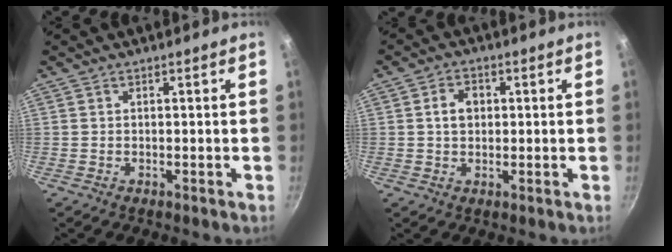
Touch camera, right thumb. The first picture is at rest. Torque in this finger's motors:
{"motor_torque": [0.33, 0.49, 0.50, -0.11, -0.02]}